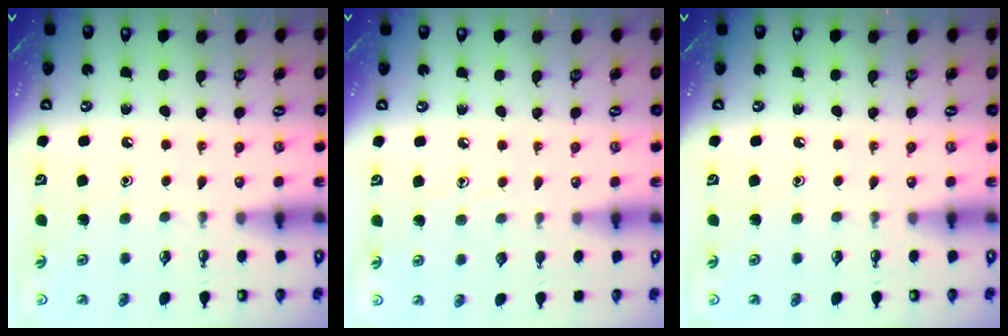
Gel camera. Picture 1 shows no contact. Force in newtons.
{"total": 3.4, "press": 3.4, "slide": 0.3}
{"total": 0.0}